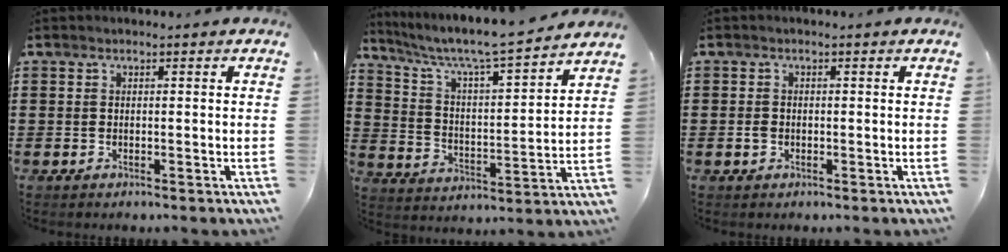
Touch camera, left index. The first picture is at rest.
{"total": 6.3, "force": [5.5, 0.2, 2.9], "torque": [-0.080, -0.042, 0.086]}
{"total": 1.1, "force": [-0.2, 0.9, 0.6], "torque": [-0.022, 0.002, -0.008]}